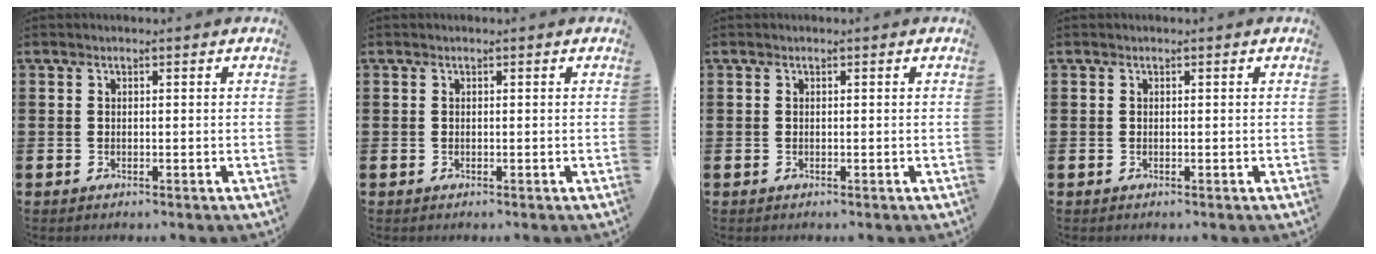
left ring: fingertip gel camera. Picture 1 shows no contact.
{"total": 0.0}
{"total": 0.0}
{"total": 0.0}